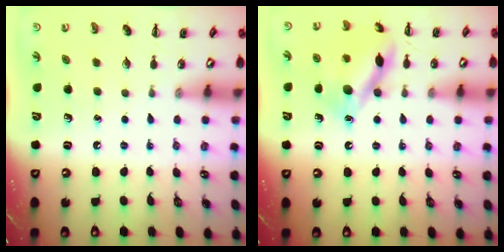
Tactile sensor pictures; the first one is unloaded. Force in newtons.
{"total": 14.4, "press": 14.3, "slide": 1.4}